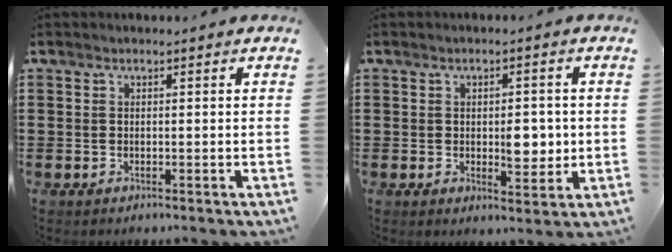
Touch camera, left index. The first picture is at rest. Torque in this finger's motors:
{"motor_torque": [0.98, 0.05, 0.39, 0.10]}